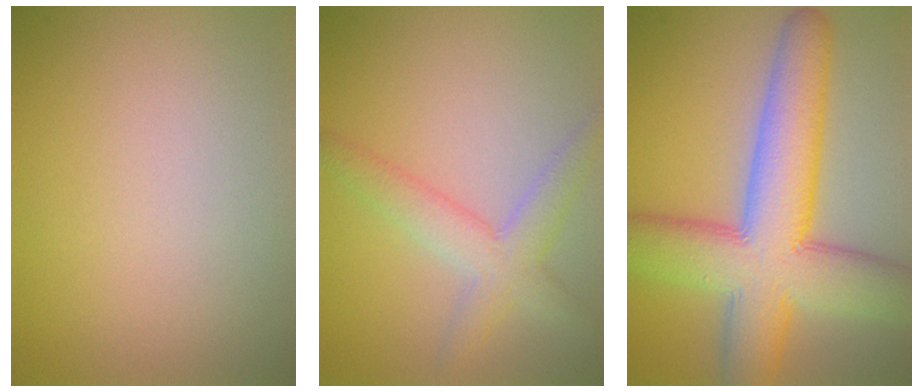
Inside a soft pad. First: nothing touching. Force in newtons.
{"total": 3.6, "press": 3.6, "slide": 0.1}
{"total": 11.4, "press": 11.4, "slide": 0.6}